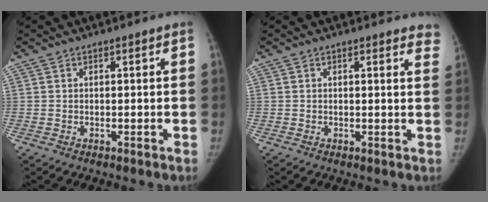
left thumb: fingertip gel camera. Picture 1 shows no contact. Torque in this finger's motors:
{"motor_torque": [0.42, -0.27, 0.31, -0.37, -0.01]}